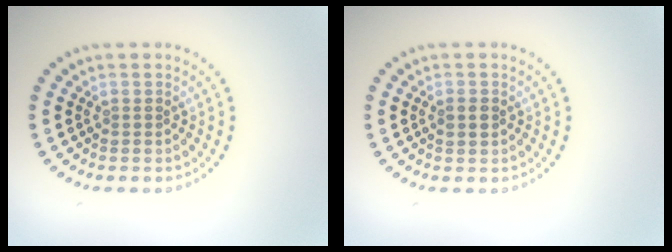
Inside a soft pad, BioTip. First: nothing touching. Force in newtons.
{"total": 1.2, "press": 1.2, "slide": 0.2}